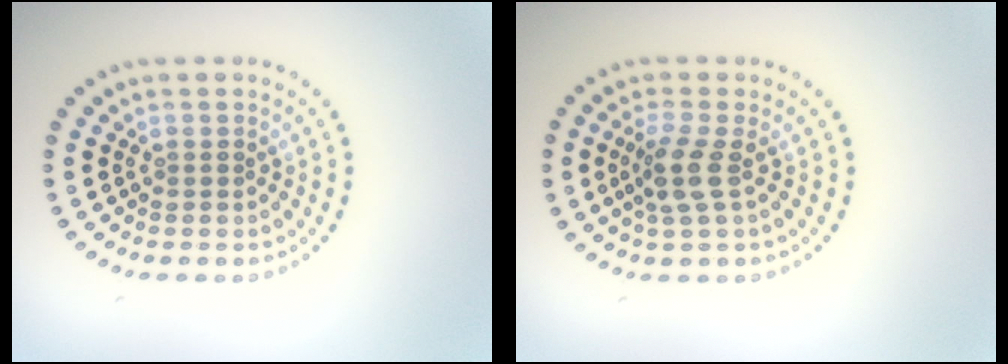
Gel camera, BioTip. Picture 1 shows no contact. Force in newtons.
{"total": 2.7, "press": 2.0, "slide": 1.8}